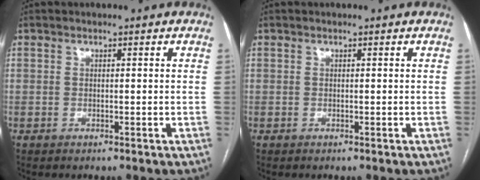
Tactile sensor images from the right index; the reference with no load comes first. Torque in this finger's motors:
{"motor_torque": [0.10, 0.02, -0.09, 0.00]}